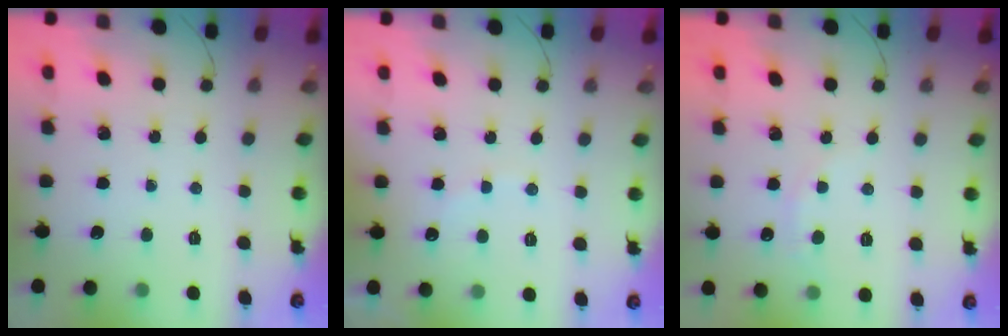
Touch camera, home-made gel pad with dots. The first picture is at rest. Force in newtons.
{"total": 5.3, "press": 5.3, "slide": 0.8}
{"total": 3.6, "press": 3.4, "slide": 1.2}